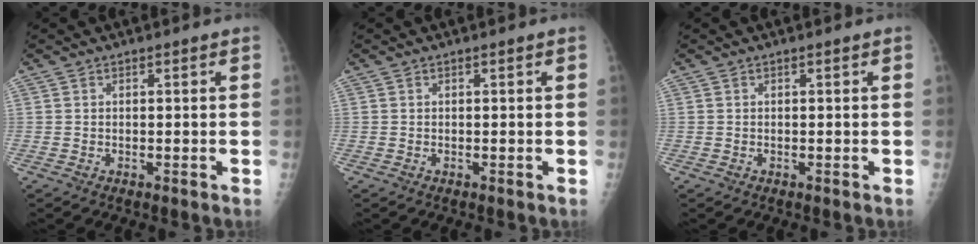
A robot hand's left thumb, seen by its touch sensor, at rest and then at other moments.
{"total": 0.0}
{"total": 0.0}